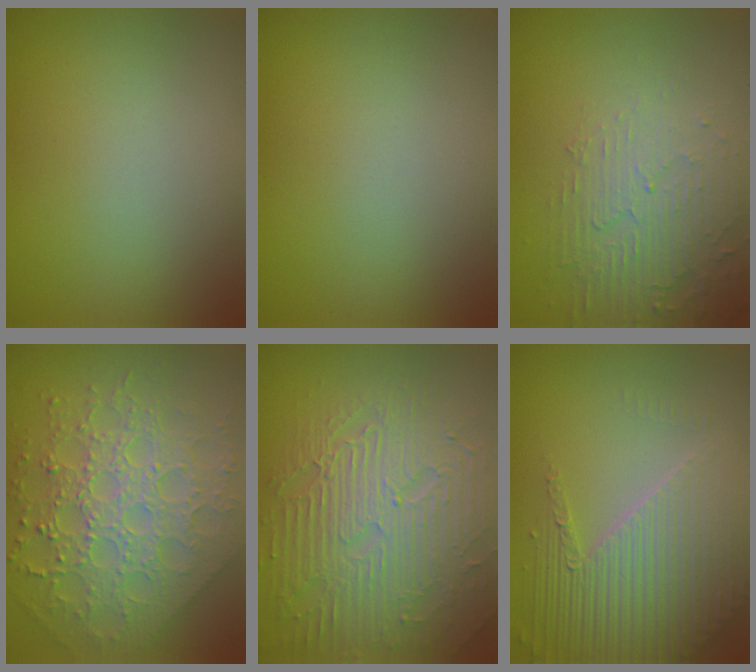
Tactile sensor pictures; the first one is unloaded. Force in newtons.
{"total": 0.0}
{"total": 5.0, "press": 3.3, "slide": 3.8}
{"total": 8.3, "press": 6.1, "slide": 5.6}
{"total": 9.2, "press": 6.3, "slide": 6.7}
{"total": 5.2, "press": 4.5, "slide": 2.7}